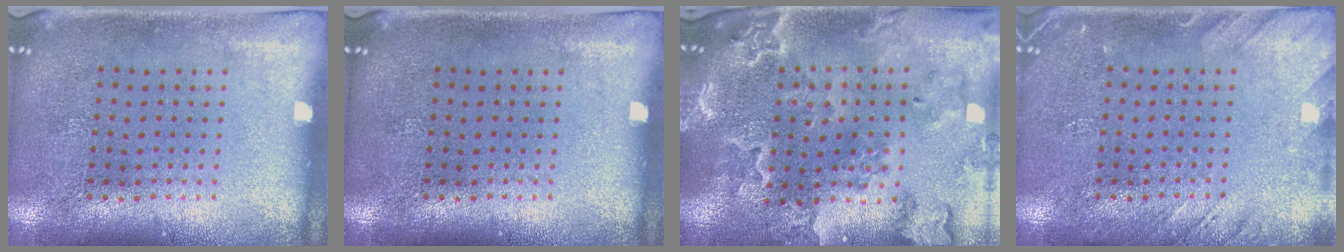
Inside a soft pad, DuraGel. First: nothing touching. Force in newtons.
{"total": 0.0}
{"total": 2.2, "press": 2.1, "slide": 0.4}
{"total": 2.0, "press": 2.0, "slide": 0.2}